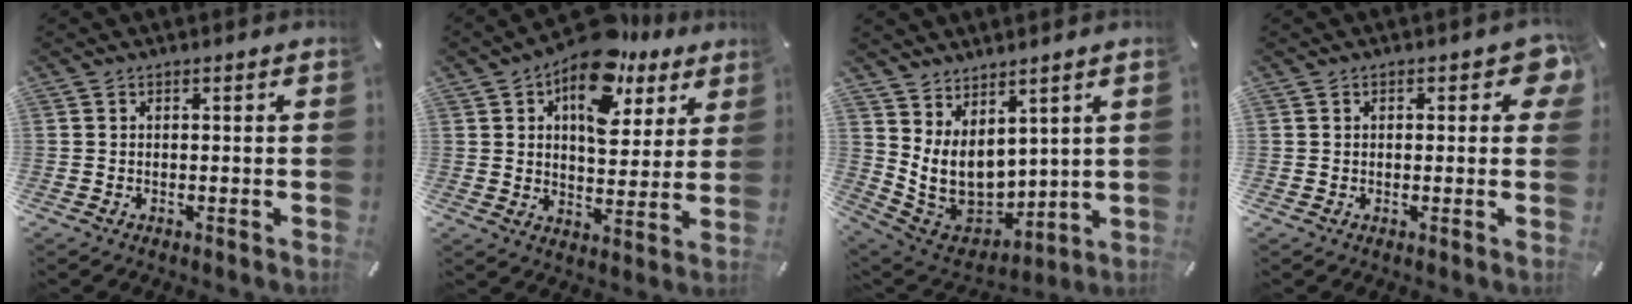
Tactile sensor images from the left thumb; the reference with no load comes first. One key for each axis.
{"total": 15.9, "fx": 9.1, "fy": 9.0, "fz": 9.4, "tx": -0.130, "ty": -0.050, "tz": 0.157}
{"total": 10.6, "fx": 3.5, "fy": 8.4, "fz": 5.3, "tx": -0.117, "ty": -0.050, "tz": 0.078}
{"total": 4.2, "fx": 1.3, "fy": 2.3, "fz": 3.3, "tx": -0.034, "ty": -0.001, "tz": 0.016}